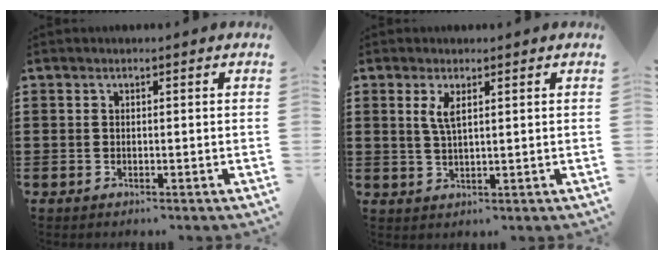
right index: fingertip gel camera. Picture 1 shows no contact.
{"total": 3.0, "force": [1.3, 0.9, 2.5], "torque": [-0.054, 0.004, 0.022]}